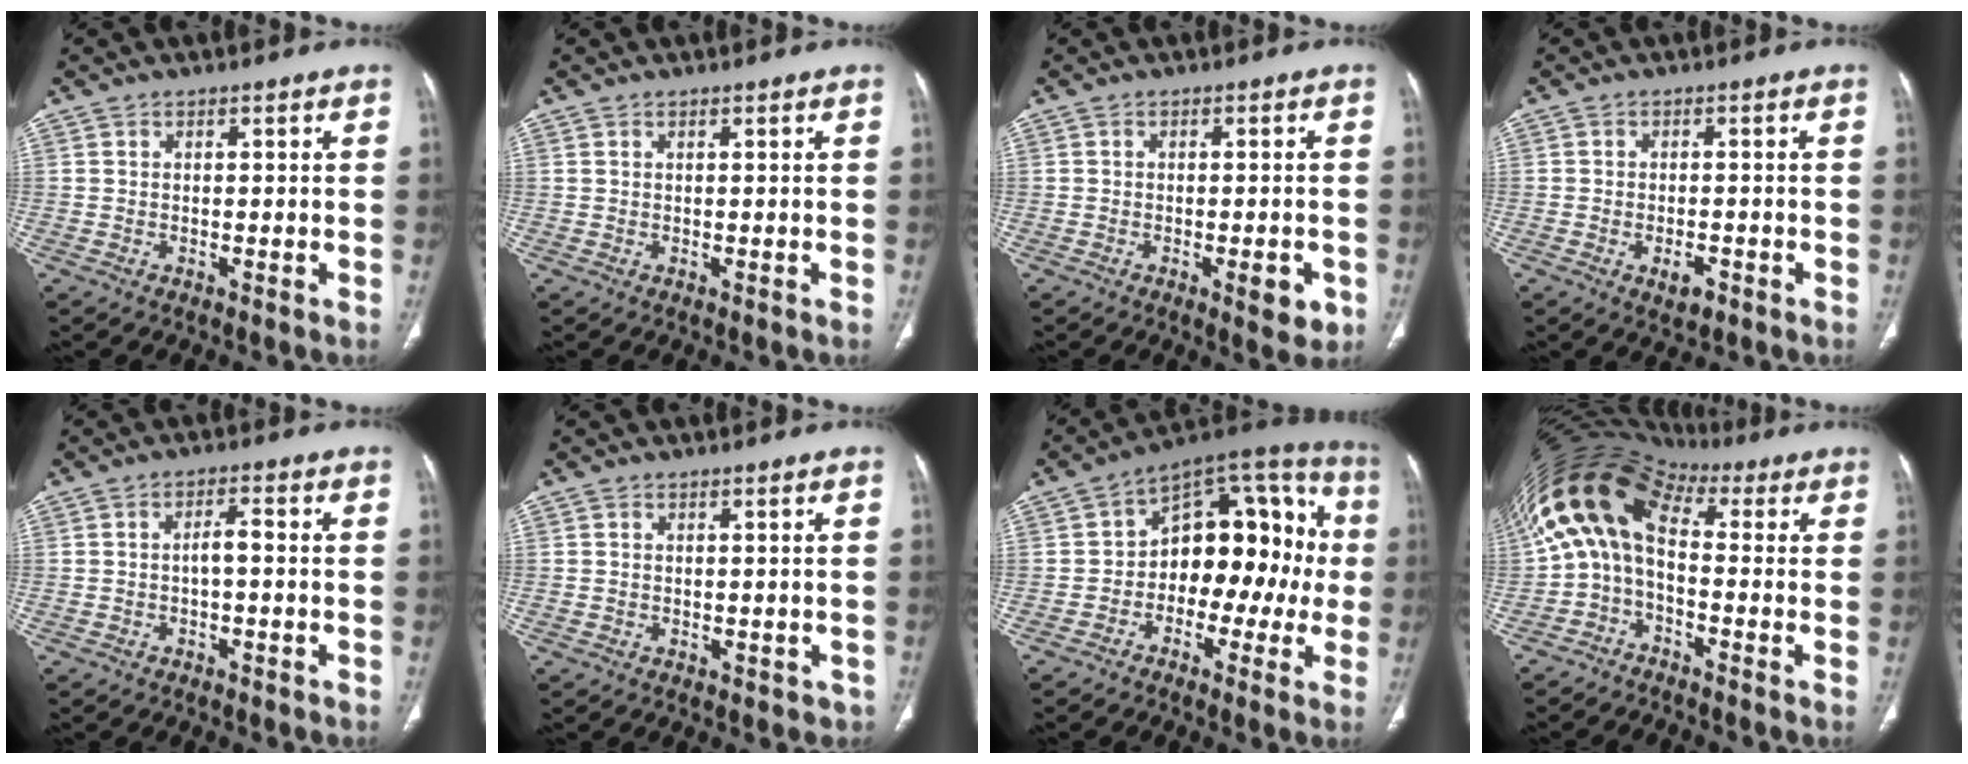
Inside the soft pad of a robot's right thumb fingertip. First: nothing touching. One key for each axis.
{"total": 0.0}
{"total": 5.0, "fx": -1.9, "fy": 1.9, "fz": 4.2, "tx": -0.041, "ty": -0.001, "tz": -0.019}
{"total": 3.4, "fx": -1.6, "fy": 1.7, "fz": 2.5, "tx": -0.035, "ty": 0.006, "tz": -0.020}
{"total": 2.7, "fx": -0.7, "fy": 1.1, "fz": 2.4, "tx": -0.039, "ty": 0.015, "tz": -0.010}
{"total": 2.1, "fx": -0.4, "fy": 1.8, "fz": 0.8, "tx": -0.005, "ty": 0.007, "tz": 0.003}
{"total": 18.0, "fx": -1.1, "fy": 11.3, "fz": 13.9, "tx": -0.129, "ty": 0.060, "tz": -0.029}
{"total": 13.1, "fx": 0.7, "fy": 7.8, "fz": 10.6, "tx": -0.198, "ty": 0.065, "tz": -0.001}